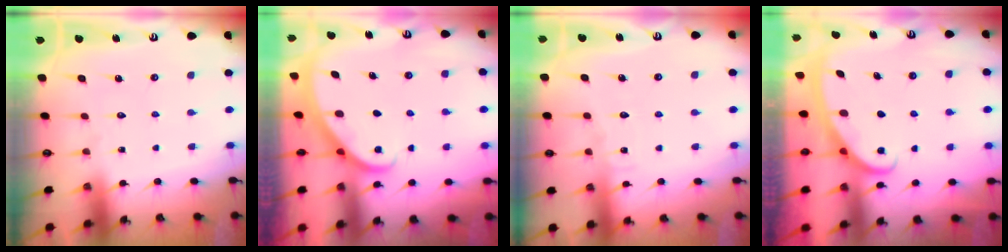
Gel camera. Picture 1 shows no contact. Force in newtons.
{"total": 2.2, "press": 2.2, "slide": 0.1}
{"total": 3.6, "press": 3.5, "slide": 0.4}
{"total": 2.8, "press": 2.8, "slide": 0.4}